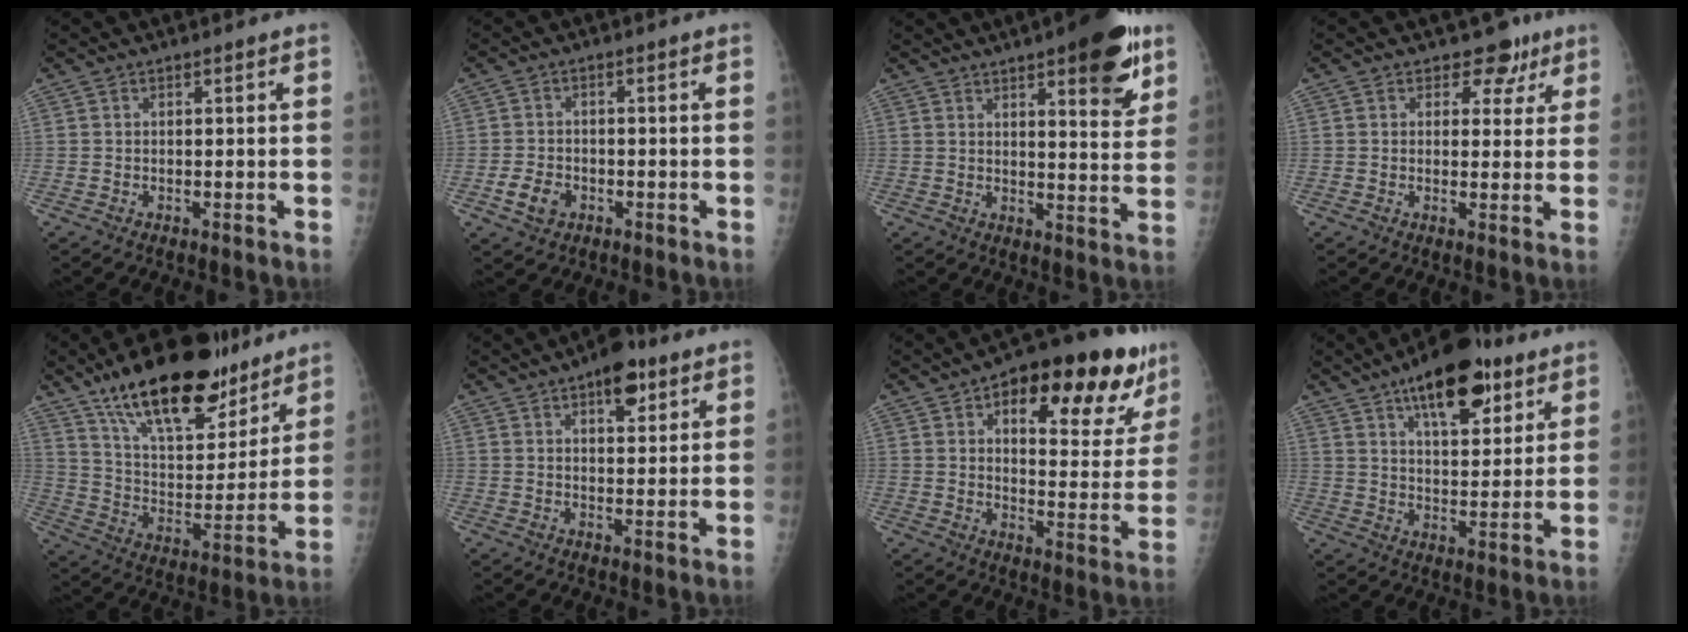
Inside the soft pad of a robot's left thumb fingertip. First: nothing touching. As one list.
[{"total": 4.3, "force": [-1.6, 3.3, 2.3], "torque": [-0.035, 0.005, -0.027]}, {"total": 13.9, "force": [7.8, 4.0, 10.8], "torque": [-0.109, -0.038, 0.102]}, {"total": 5.5, "force": [3.5, 3.9, 1.6], "torque": [0.017, -0.013, 0.042]}, {"total": 25.1, "force": [17.7, 9.9, 14.7], "torque": [-0.197, -0.070, 0.294]}, {"total": 8.2, "force": [4.6, 3.8, 5.6], "torque": [-0.056, -0.018, 0.063]}, {"total": 22.5, "force": [12.6, 9.4, 16.1], "torque": [-0.165, -0.029, 0.177]}, {"total": 17.3, "force": [10.2, 7.3, 11.9], "torque": [-0.136, -0.040, 0.156]}]